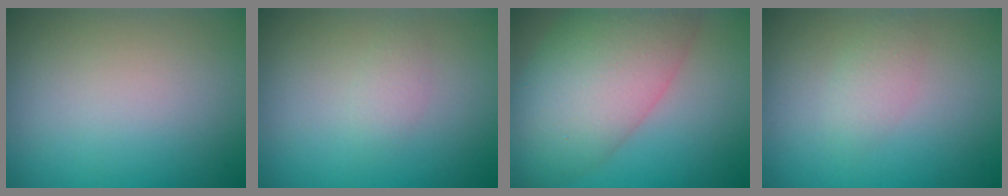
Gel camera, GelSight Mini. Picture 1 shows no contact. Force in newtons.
{"total": 1.2, "press": 1.2, "slide": 0.0}
{"total": 10.1, "press": 10.0, "slide": 0.5}
{"total": 1.6, "press": 1.6, "slide": 0.0}